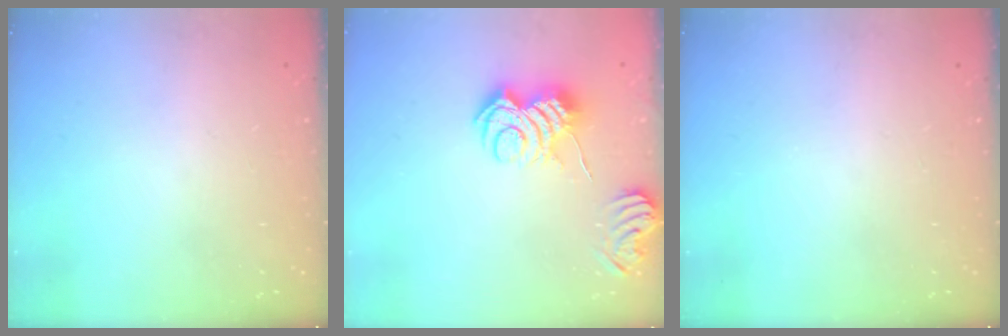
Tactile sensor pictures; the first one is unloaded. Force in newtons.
{"total": 6.8, "press": 6.8, "slide": 0.3}
{"total": 0.0}